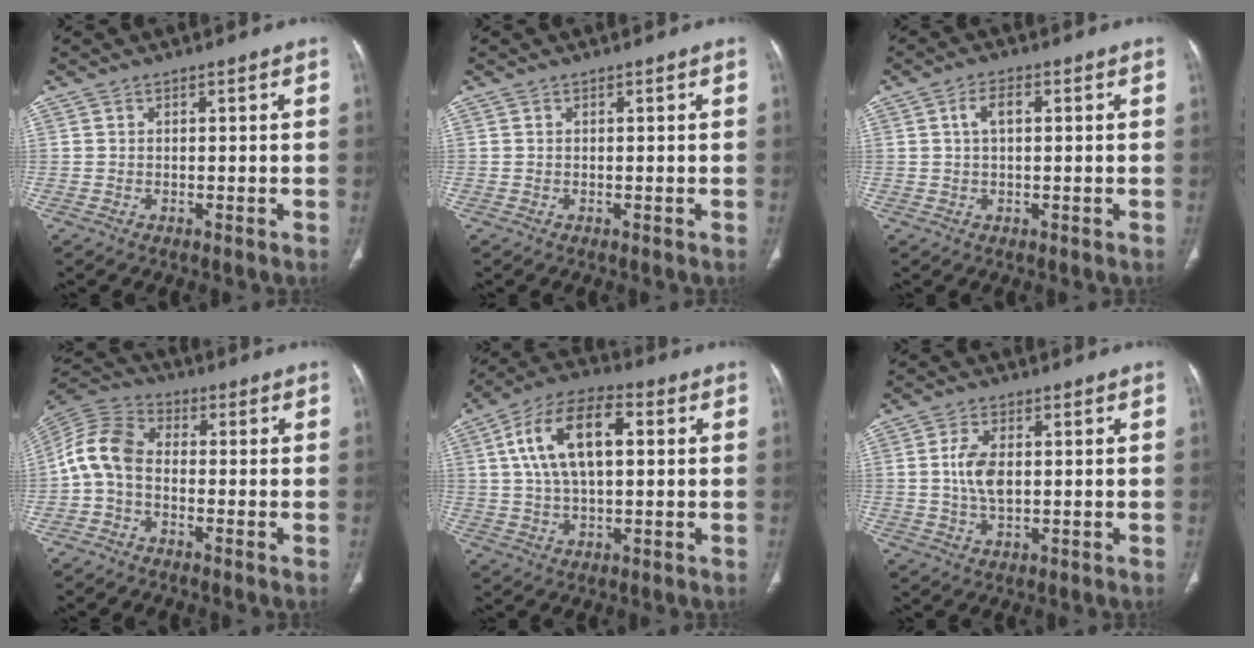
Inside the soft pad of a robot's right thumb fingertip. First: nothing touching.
{"total": 0.0}
{"total": 3.5, "force": [0.7, 1.8, 3.0], "torque": [-0.058, 0.009, 0.013]}
{"total": 8.3, "force": [-1.4, 5.5, 6.1], "torque": [-0.121, 0.026, -0.044]}
{"total": 15.0, "force": [3.3, 7.6, 12.5], "torque": [-0.226, 0.020, 0.055]}
{"total": 6.1, "force": [0.5, 3.3, 5.1], "torque": [-0.103, -0.001, 0.010]}